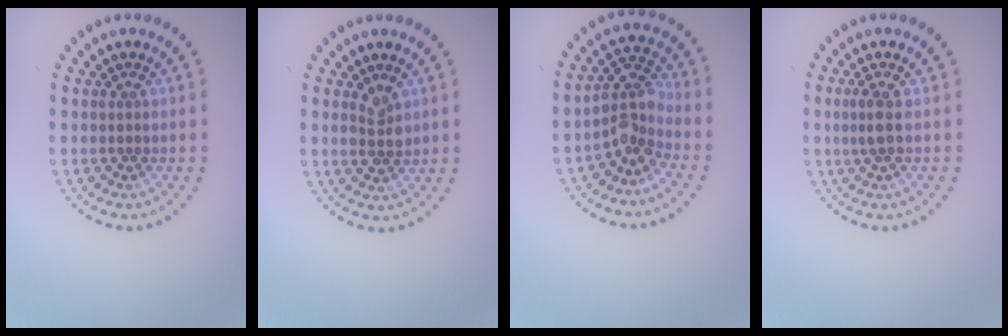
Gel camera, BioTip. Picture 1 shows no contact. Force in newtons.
{"total": 1.9, "press": 1.9, "slide": 0.5}
{"total": 3.2, "press": 2.7, "slide": 1.8}
{"total": 1.4, "press": 1.1, "slide": 0.8}